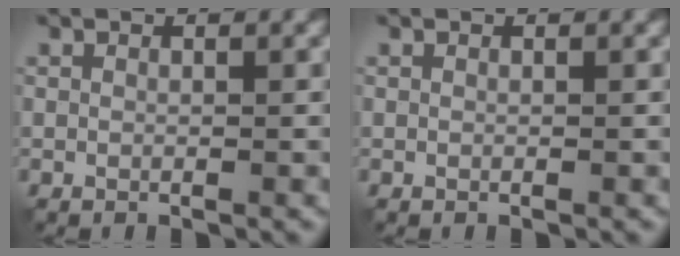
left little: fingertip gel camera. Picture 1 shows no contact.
{"total": 0.0}